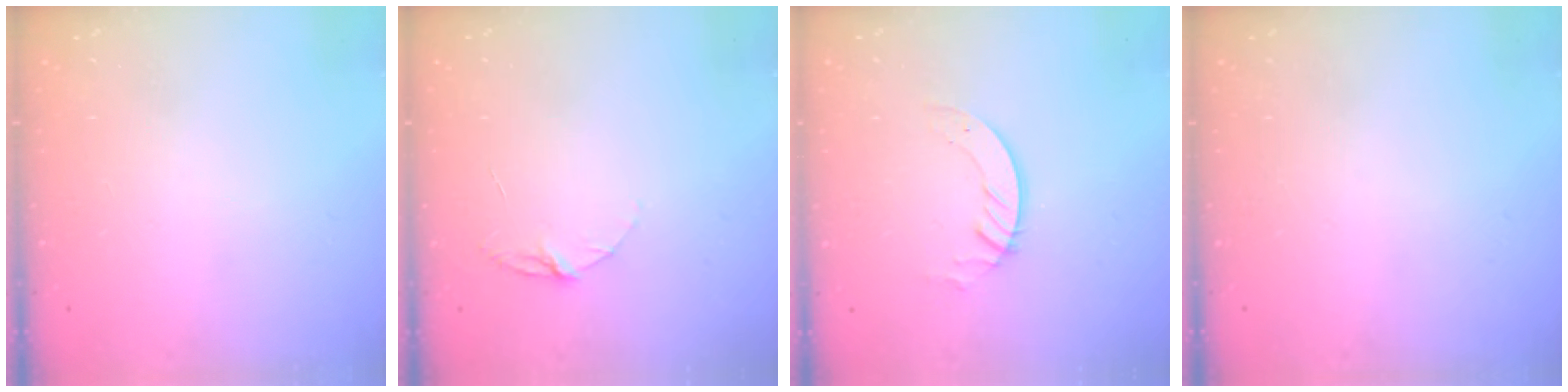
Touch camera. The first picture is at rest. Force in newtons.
{"total": 4.1, "press": 4.1, "slide": 0.3}
{"total": 3.3, "press": 3.3, "slide": 0.2}
{"total": 0.0}